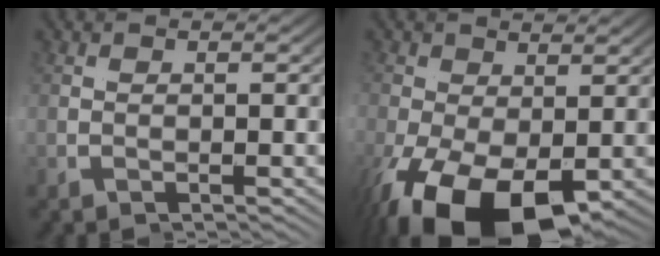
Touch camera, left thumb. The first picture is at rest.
{"total": 8.5, "force": [-3.9, 4.2, 6.2], "torque": [-0.132, -0.030, -0.052]}